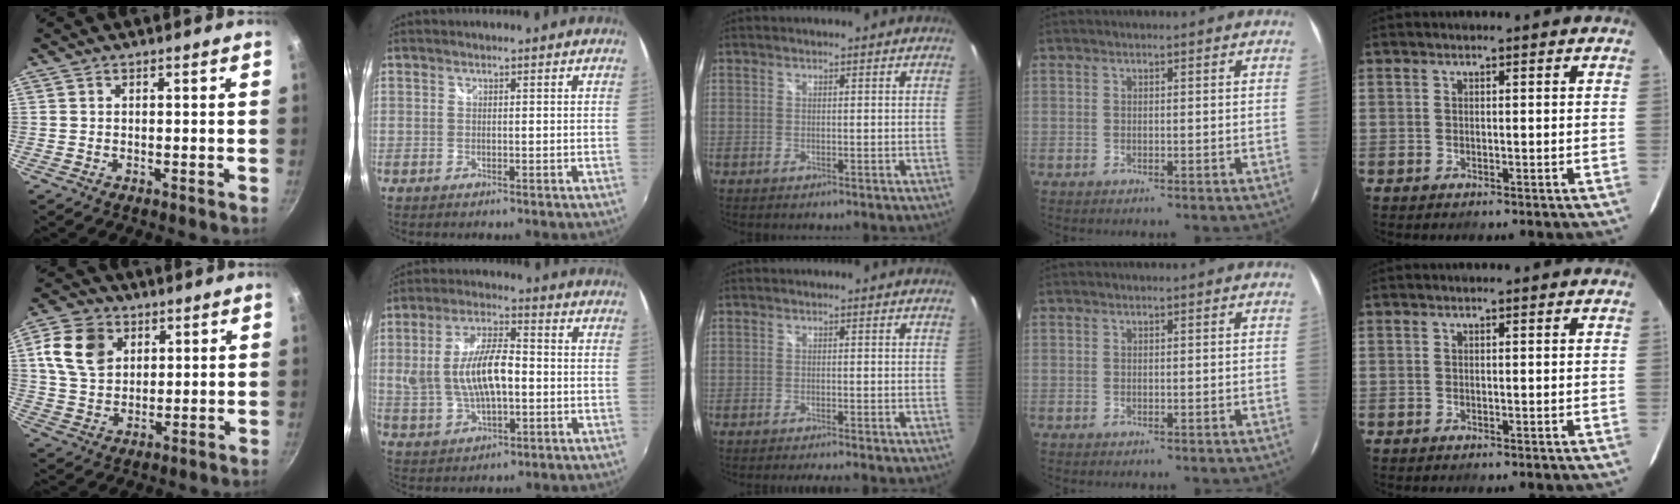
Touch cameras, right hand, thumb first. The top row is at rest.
{"thumb": {"total": 11.5, "force": [3.9, 8.7, 6.5], "torque": [-0.097, -0.004, 0.072]}, "index": {"total": 12.3, "force": [-0.5, 5.4, 11.0], "torque": [-0.220, 0.005, 0.002]}, "middle": {"total": 3.2, "force": [-2.9, -0.2, 1.3], "torque": [-0.027, -0.014, -0.048]}}